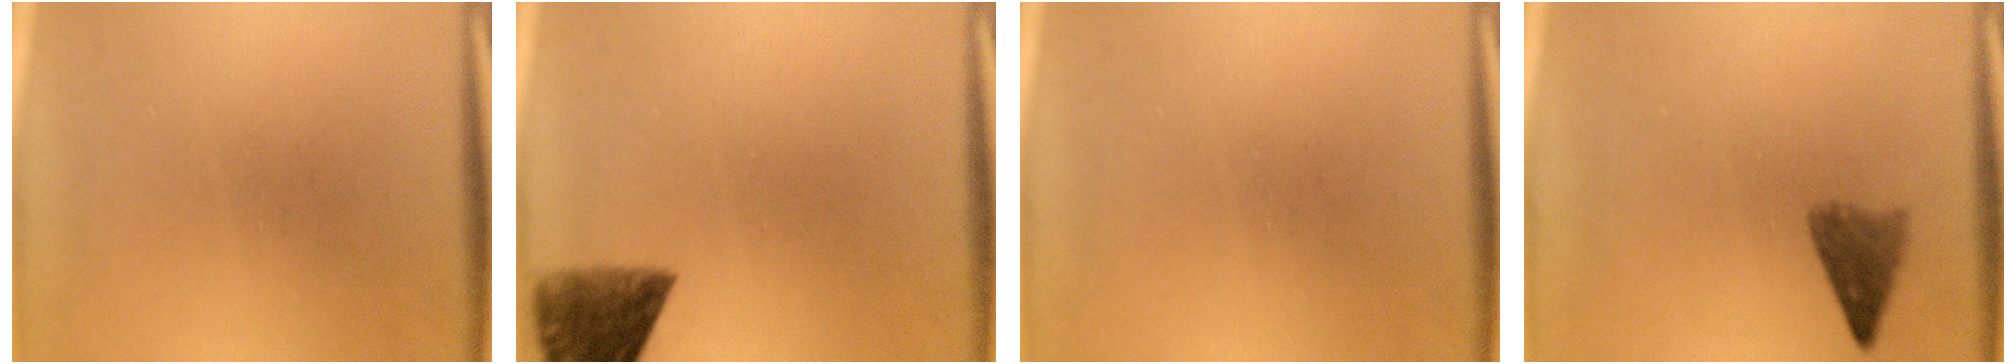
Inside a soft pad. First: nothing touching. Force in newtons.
{"total": 8.2}
{"total": 0.0}
{"total": 3.3}